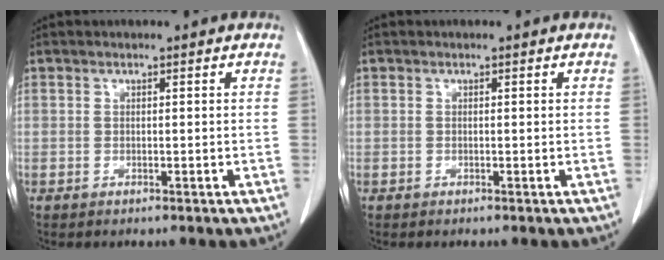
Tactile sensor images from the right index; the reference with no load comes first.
{"total": 0.0}